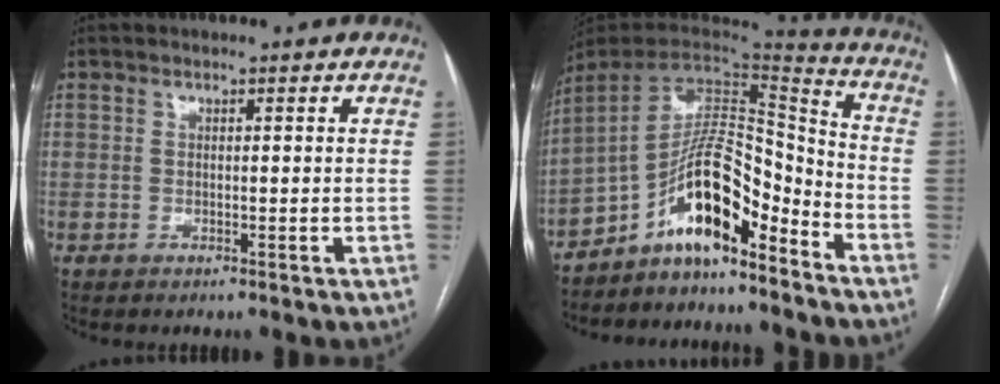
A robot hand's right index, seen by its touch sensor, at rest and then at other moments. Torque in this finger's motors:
{"motor_torque": [1.43, -0.71, 0.53, 0.10]}